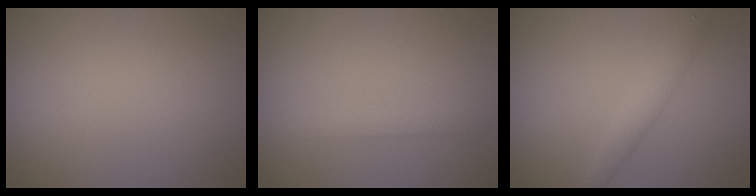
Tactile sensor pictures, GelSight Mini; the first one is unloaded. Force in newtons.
{"total": 1.3, "press": 1.3, "slide": 0.0}
{"total": 2.2, "press": 2.2, "slide": 0.1}